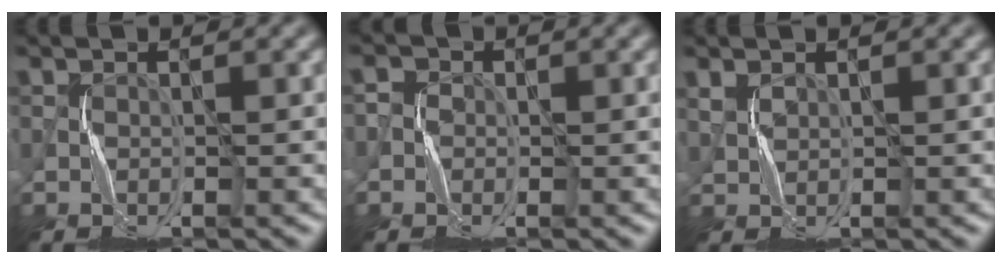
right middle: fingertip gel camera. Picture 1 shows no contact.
{"total": 1.3, "force": [-0.3, 1.3, 0.0], "torque": [0.007, 0.002, -0.018]}
{"total": 0.9, "force": [0.7, 0.5, 0.3], "torque": [-0.015, -0.004, 0.019]}